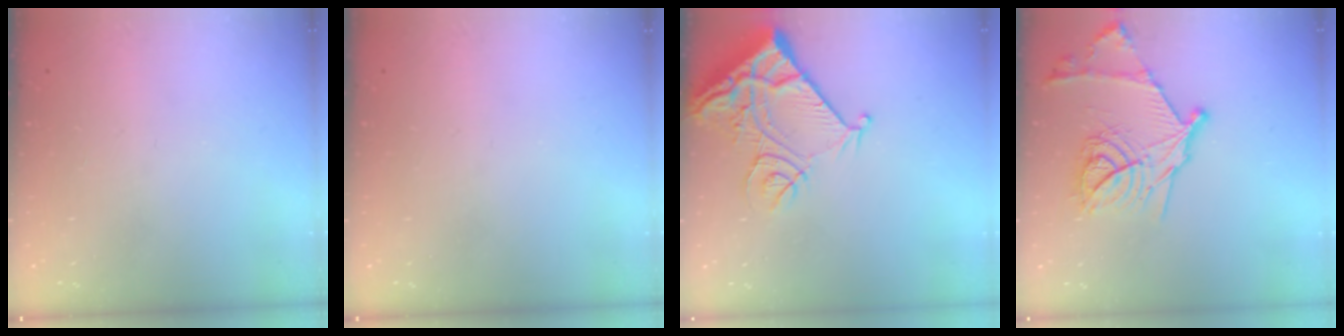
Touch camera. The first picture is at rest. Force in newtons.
{"total": 0.0}
{"total": 13.6, "press": 13.5, "slide": 1.7}
{"total": 18.8, "press": 18.8, "slide": 1.3}